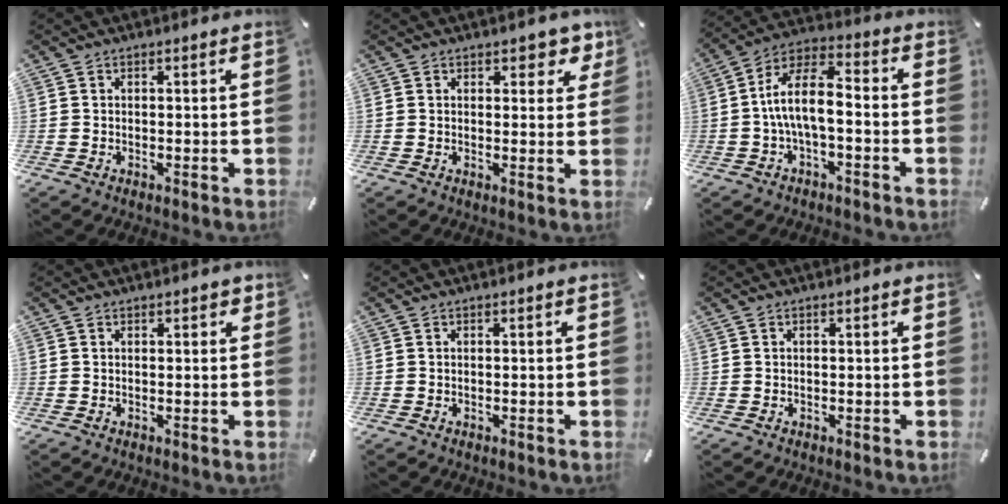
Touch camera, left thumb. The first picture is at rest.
{"total": 4.7, "force": [2.9, 2.7, 2.5], "torque": [-0.009, -0.014, 0.043]}
{"total": 11.1, "force": [-1.7, 4.9, 9.9], "torque": [-0.191, 0.009, -0.029]}
{"total": 1.1, "force": [0.5, 0.7, 0.7], "torque": [-0.014, 0.003, 0.010]}
{"total": 0.0}
{"total": 0.0}